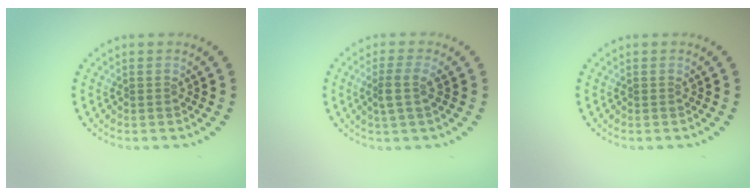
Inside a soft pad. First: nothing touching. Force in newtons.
{"total": 2.0, "press": 1.5, "slide": 1.2}
{"total": 0.0}